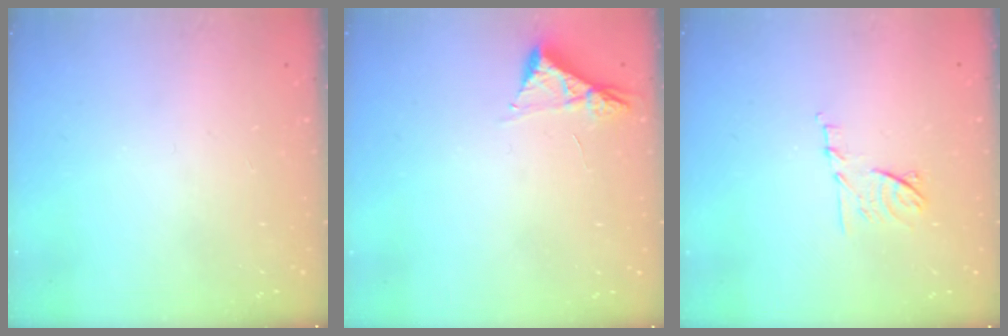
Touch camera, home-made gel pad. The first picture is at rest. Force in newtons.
{"total": 4.5, "press": 4.4, "slide": 0.5}
{"total": 8.2, "press": 8.2, "slide": 0.8}